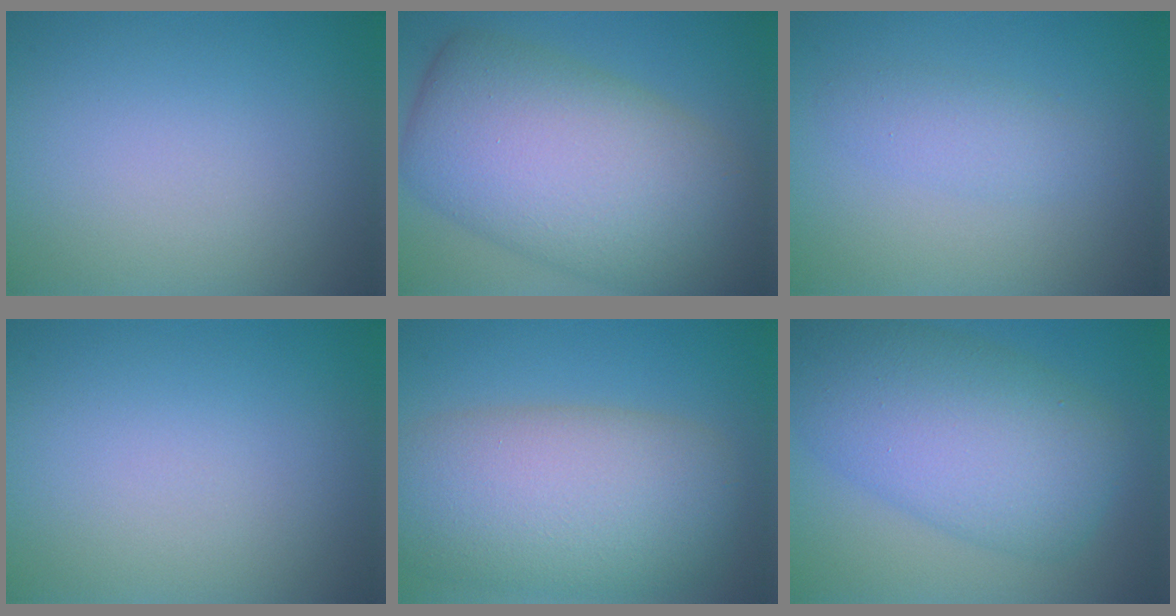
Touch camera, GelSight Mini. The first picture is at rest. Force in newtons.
{"total": 13.5, "press": 13.5, "slide": 0.6}
{"total": 1.9, "press": 1.9, "slide": 0.1}
{"total": 0.0}
{"total": 10.6, "press": 10.6, "slide": 0.6}
{"total": 9.5, "press": 9.5, "slide": 0.1}